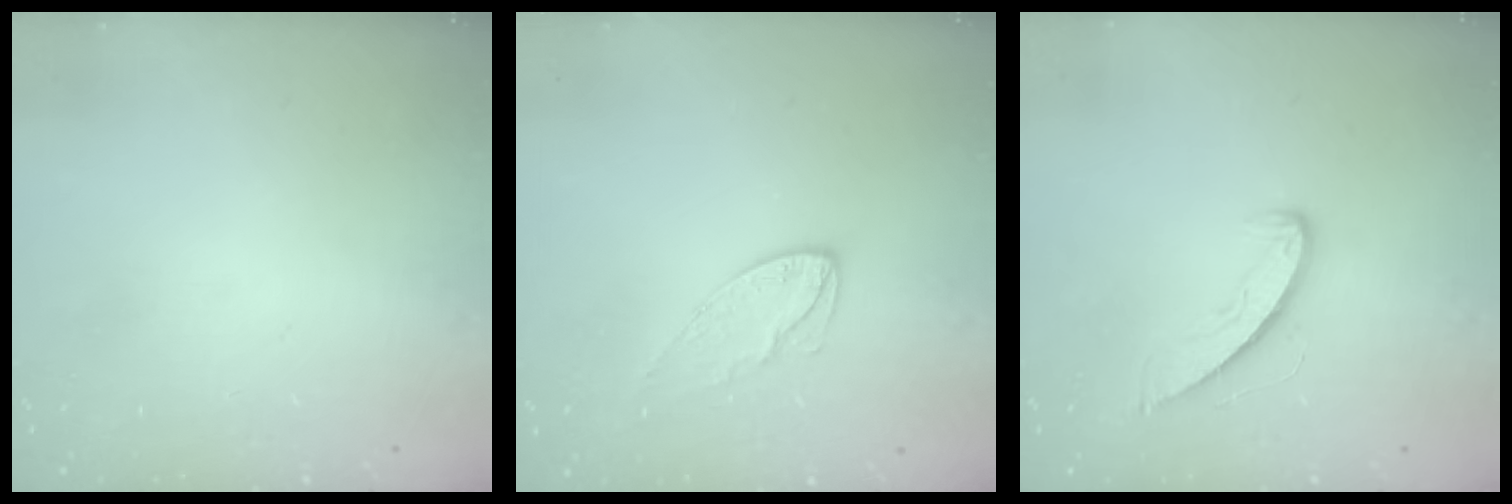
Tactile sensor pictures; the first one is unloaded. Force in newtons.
{"total": 7.9, "press": 7.9, "slide": 0.2}
{"total": 6.1, "press": 6.1, "slide": 0.5}